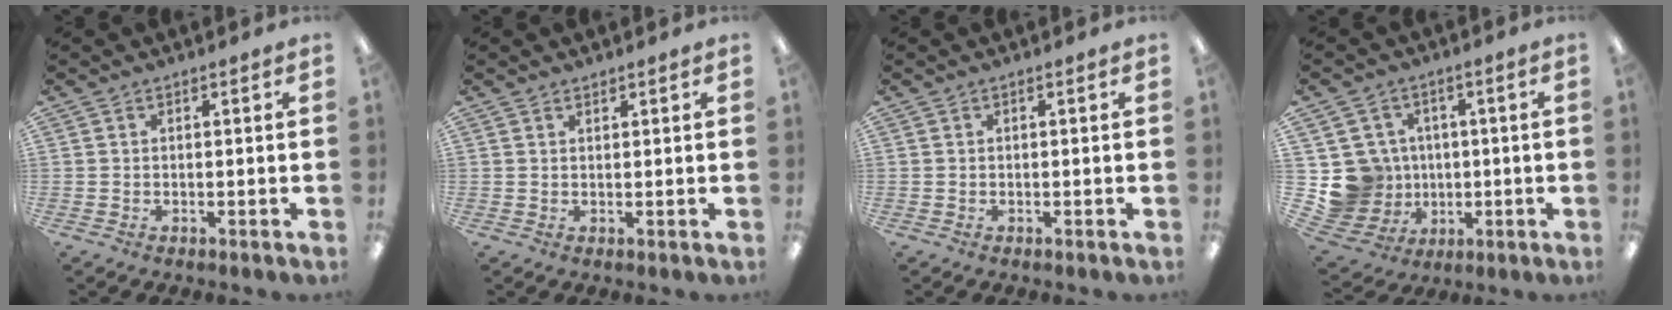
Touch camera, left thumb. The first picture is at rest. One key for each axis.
{"total": 1.0, "fx": 0.9, "fy": 0.3, "fz": 0.1, "tx": -0.002, "ty": -0.002, "tz": 0.018}
{"total": 0.0}
{"total": 11.5, "fx": 0.0, "fy": 11.2, "fz": 2.6, "tx": -0.084, "ty": 0.002, "tz": 0.015}